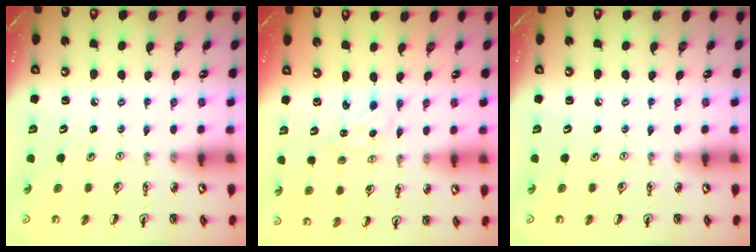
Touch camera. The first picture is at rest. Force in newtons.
{"total": 0.0}
{"total": 0.0}